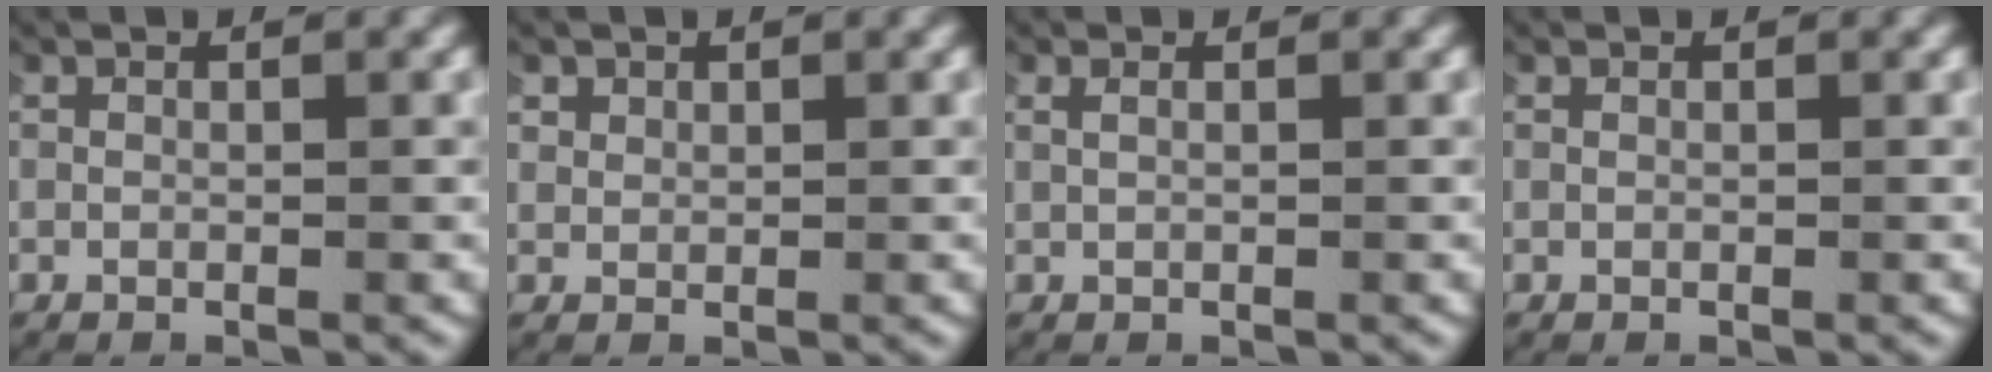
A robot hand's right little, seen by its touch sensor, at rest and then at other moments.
{"total": 1.2, "force": [0.7, 0.9, 0.4], "torque": [-0.018, -0.003, 0.014]}
{"total": 0.9, "force": [0.6, 0.2, 0.7], "torque": [-0.011, 0.002, 0.013]}
{"total": 0.0}